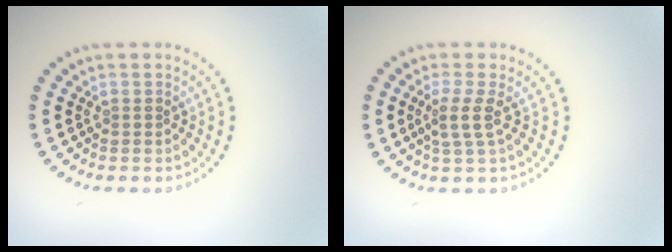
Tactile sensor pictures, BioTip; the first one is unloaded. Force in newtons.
{"total": 2.2, "press": 1.7, "slide": 1.4}